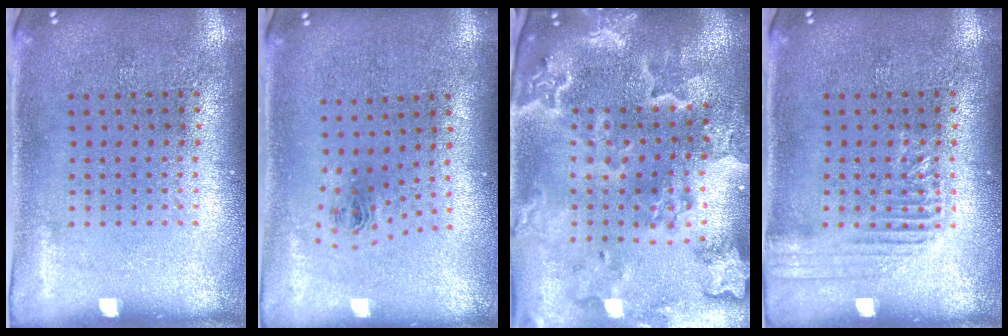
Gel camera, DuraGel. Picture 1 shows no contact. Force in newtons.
{"total": 0.9, "press": 0.4, "slide": 0.8}
{"total": 4.2, "press": 3.4, "slide": 2.5}
{"total": 1.7, "press": 1.6, "slide": 0.2}